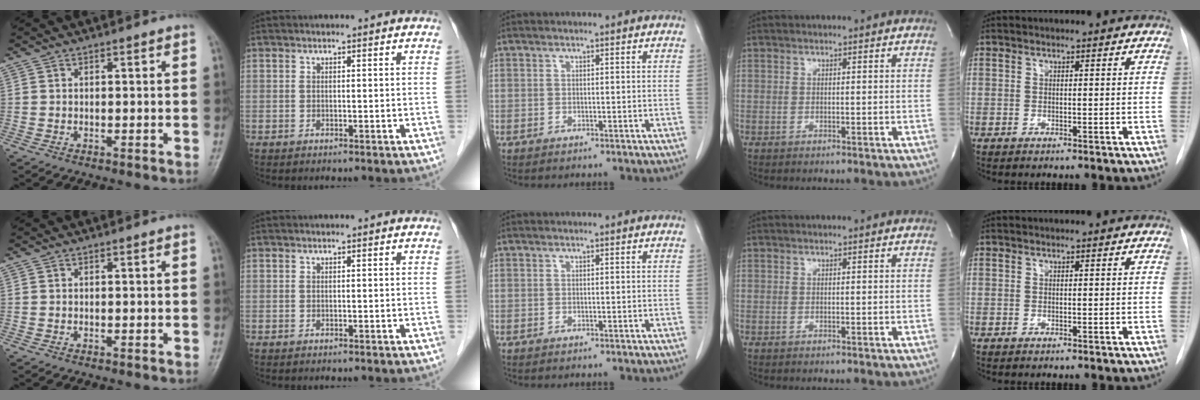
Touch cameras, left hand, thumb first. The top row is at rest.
{}